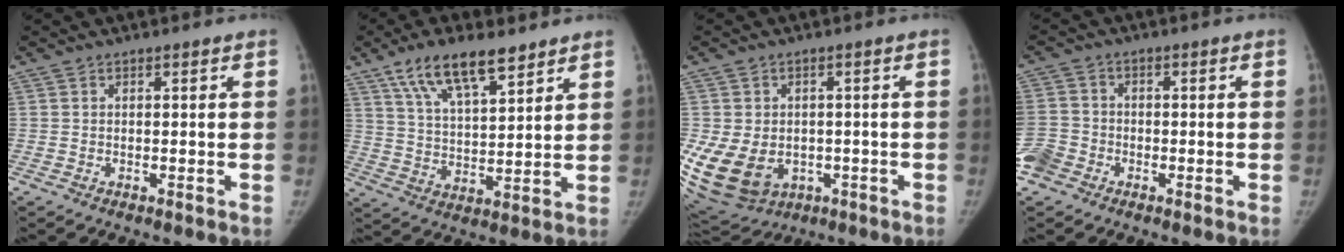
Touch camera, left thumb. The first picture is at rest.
{"total": 13.1, "force": [8.6, 4.7, 8.7], "torque": [-0.131, -0.035, 0.159]}
{"total": 18.5, "force": [-4.8, 14.2, 10.8], "torque": [-0.242, 0.003, -0.049]}
{"total": 7.7, "force": [-3.5, 6.2, 2.8], "torque": [-0.061, 0.014, -0.070]}